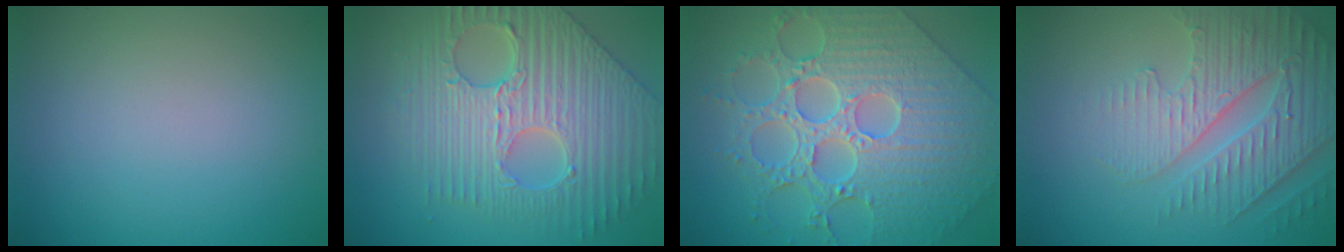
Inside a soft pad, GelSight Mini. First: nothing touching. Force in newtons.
{"total": 9.6, "press": 6.9, "slide": 6.7}
{"total": 9.3, "press": 7.0, "slide": 6.1}
{"total": 4.9, "press": 4.5, "slide": 2.0}